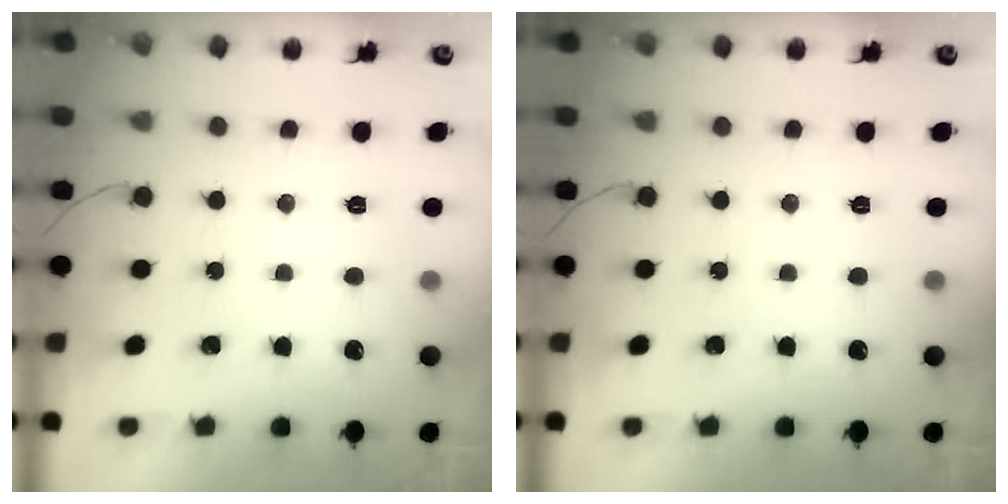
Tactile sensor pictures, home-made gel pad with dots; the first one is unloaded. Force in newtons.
{"total": 0.0}